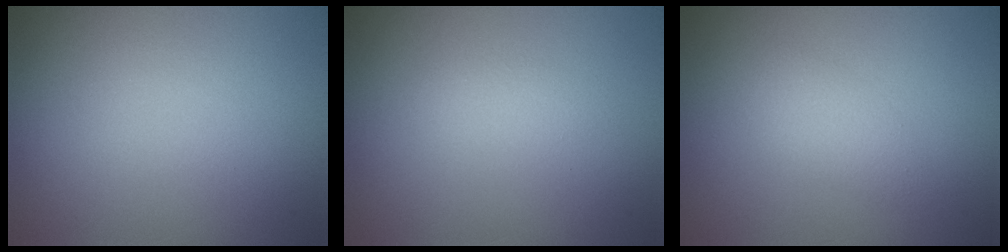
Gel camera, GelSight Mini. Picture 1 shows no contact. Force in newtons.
{"total": 1.1, "press": 1.1, "slide": 0.1}
{"total": 1.7, "press": 1.7, "slide": 0.1}